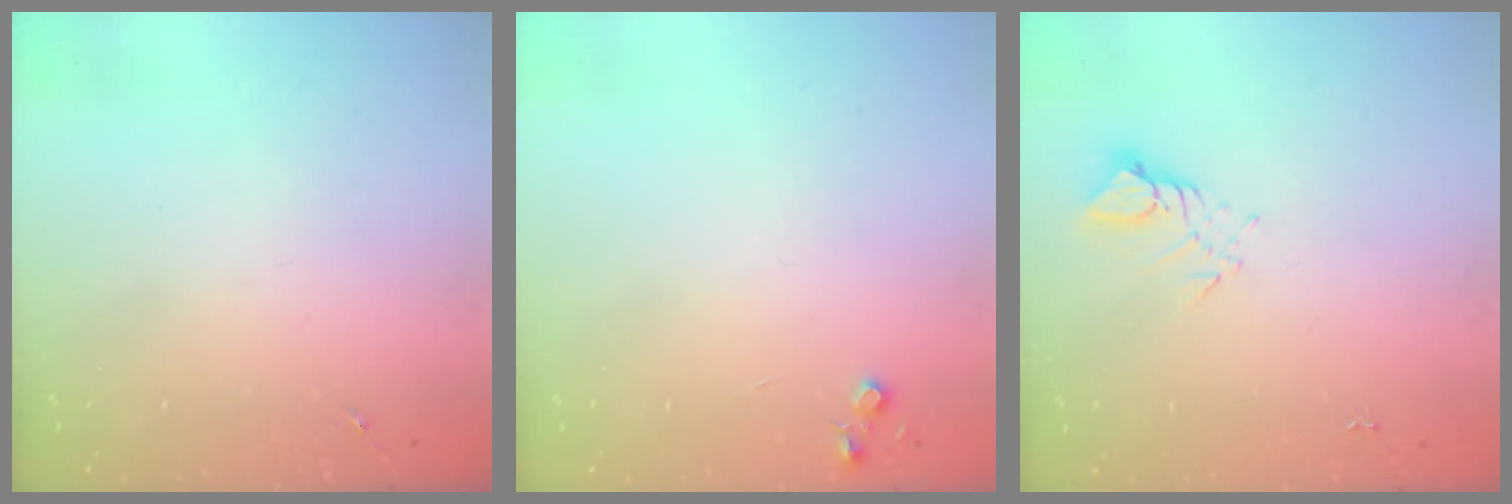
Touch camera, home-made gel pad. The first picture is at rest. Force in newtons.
{"total": 4.4, "press": 4.3, "slide": 0.5}
{"total": 3.1, "press": 3.1, "slide": 0.1}